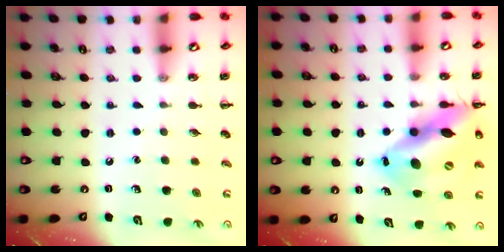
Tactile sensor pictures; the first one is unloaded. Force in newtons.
{"total": 18.1, "press": 17.6, "slide": 4.4}